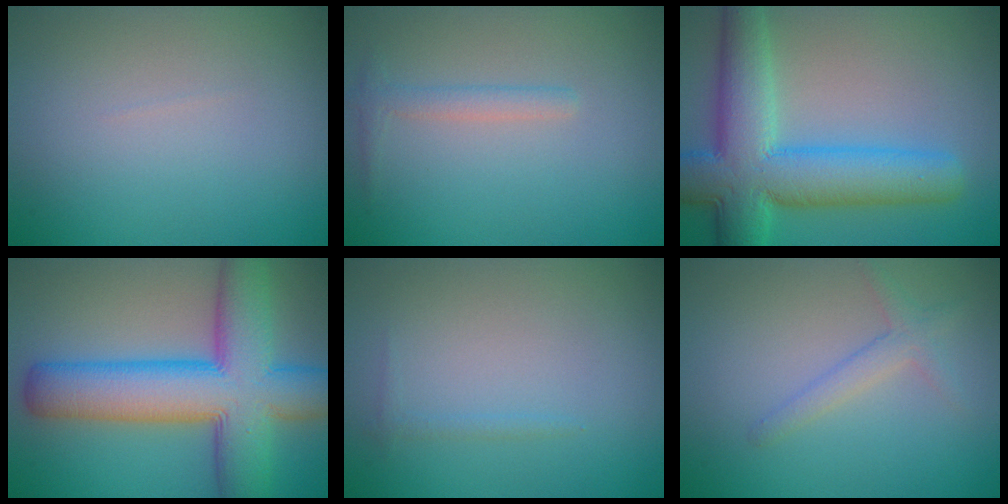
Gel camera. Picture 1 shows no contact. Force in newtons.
{"total": 1.4, "press": 1.4, "slide": 0.1}
{"total": 10.0, "press": 10.0, "slide": 0.3}
{"total": 11.8, "press": 11.8, "slide": 0.4}
{"total": 0.6, "press": 0.6, "slide": 0.1}
{"total": 1.9, "press": 1.9, "slide": 0.1}